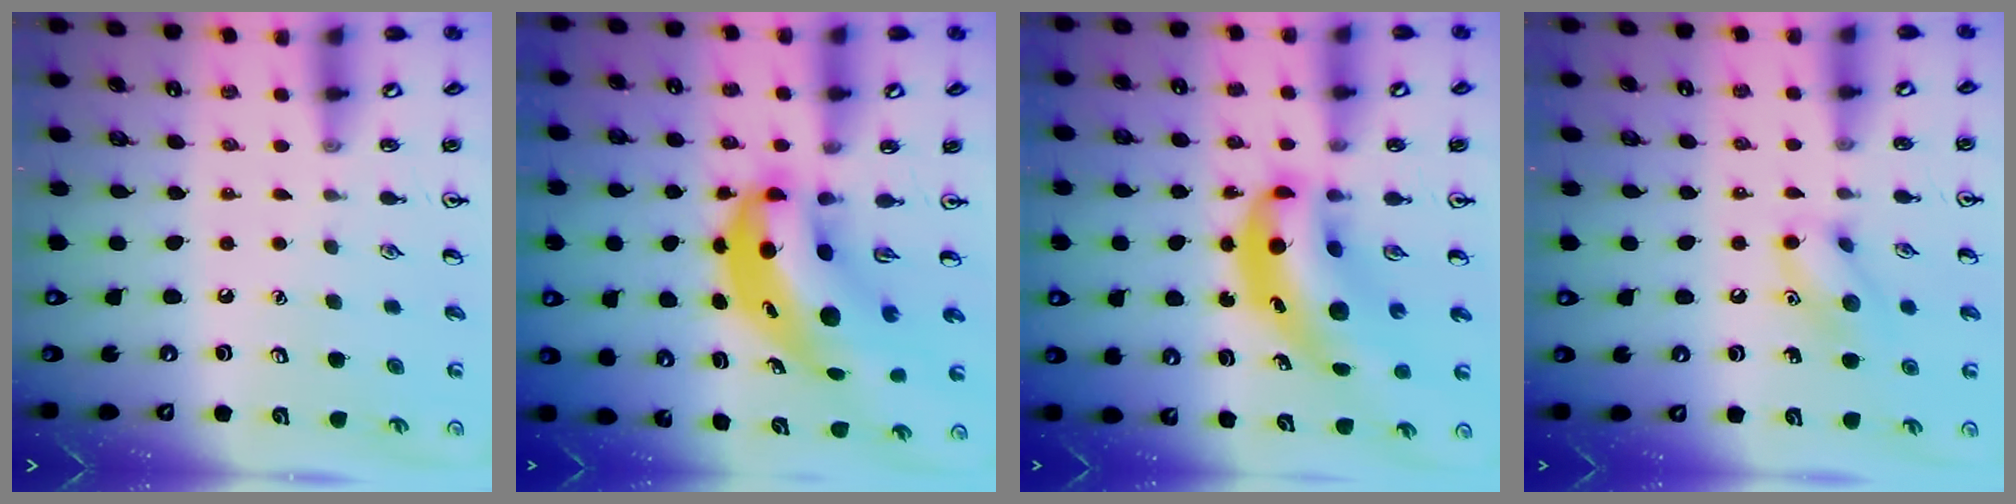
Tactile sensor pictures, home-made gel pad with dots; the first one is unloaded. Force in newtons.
{"total": 8.8, "press": 8.4, "slide": 2.5}
{"total": 11.9, "press": 11.5, "slide": 3.3}
{"total": 9.5, "press": 9.5, "slide": 0.8}